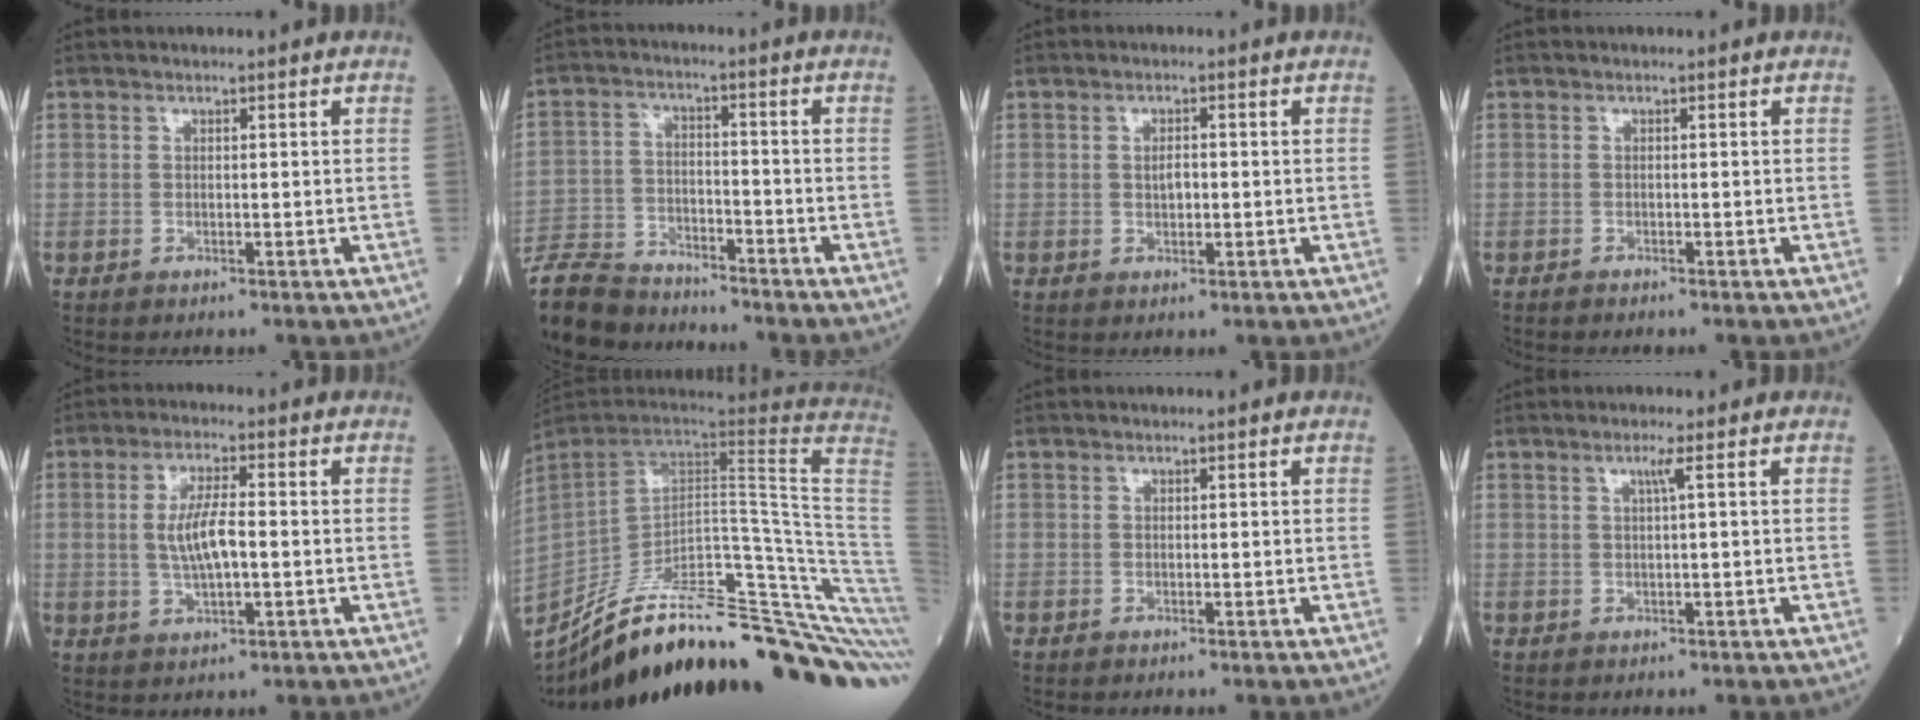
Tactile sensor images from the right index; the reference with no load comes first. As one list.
[{"total": 11.5, "force": [-10.8, 3.0, 2.5], "torque": [-0.057, -0.001, -0.199]}, {"total": 1.9, "force": [0.0, 0.9, 1.7], "torque": [-0.030, 0.002, 0.001]}, {"total": 0.7, "force": [-0.7, 0.1, 0.1], "torque": [-0.007, -0.001, -0.012]}, {"total": 6.4, "force": [-0.1, 1.6, 6.2], "torque": [-0.125, 0.005, 0.000]}, {"total": 39.9, "force": [-31.5, 4.4, 24.0], "torque": [-0.270, -0.052, -0.435]}, {"total": 0.0}, {"total": 1.4, "force": [0.5, -0.5, 1.3], "torque": [-0.028, -0.002, 0.010]}]